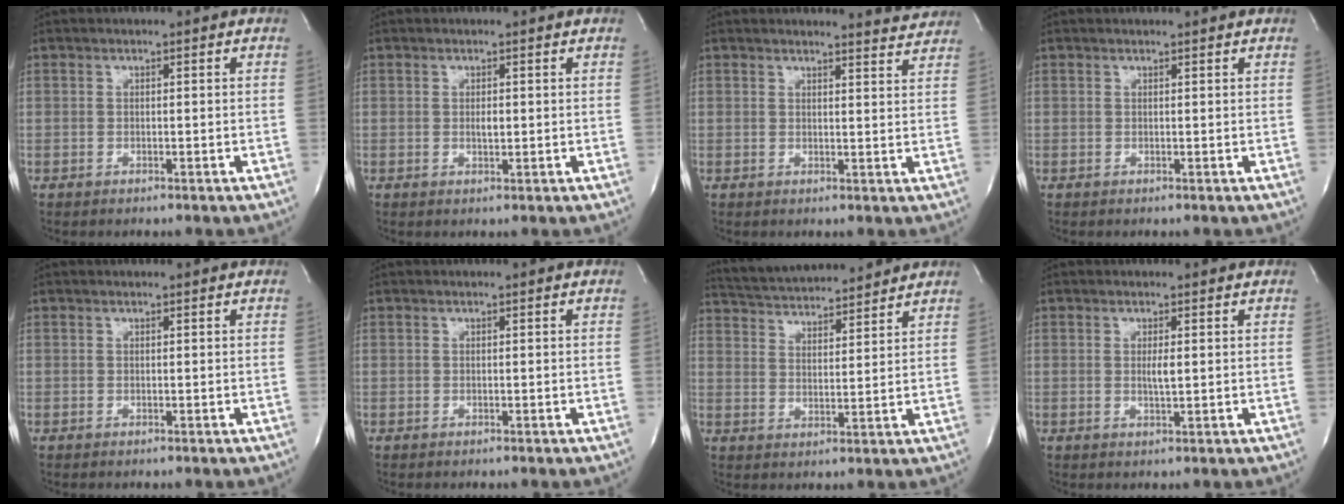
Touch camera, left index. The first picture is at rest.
{"total": 1.1, "force": [0.1, 0.4, 1.0], "torque": [-0.017, -0.003, 0.002]}
{"total": 4.3, "force": [4.3, 0.0, -0.4], "torque": [-0.001, -0.026, 0.035]}
{"total": 1.5, "force": [1.5, 0.0, 0.2], "torque": [-0.010, 0.004, 0.015]}
{"total": 0.0}
{"total": 0.0}
{"total": 14.4, "force": [13.5, 1.7, 4.6], "torque": [-0.086, 0.024, 0.211]}
{"total": 1.6, "force": [0.2, 0.2, 1.6], "torque": [-0.033, -0.004, 0.004]}